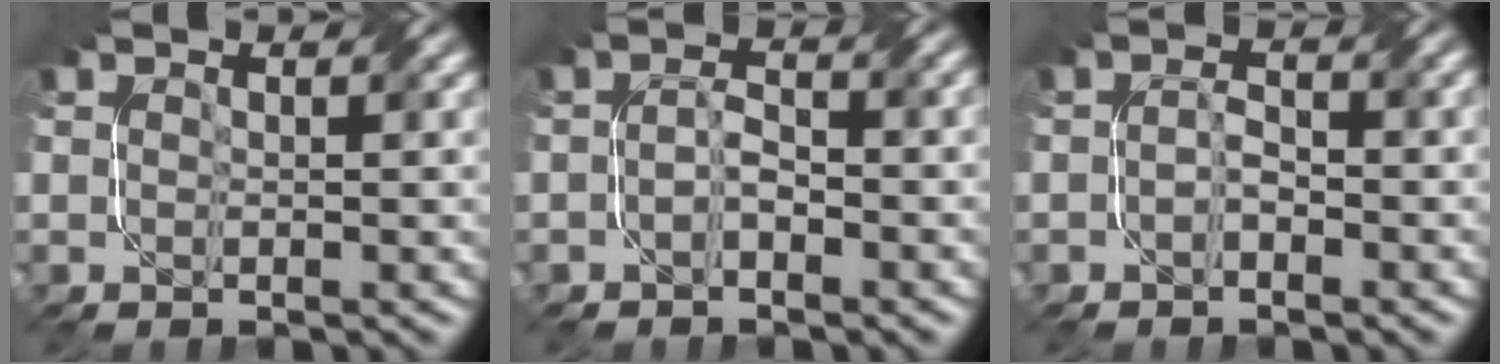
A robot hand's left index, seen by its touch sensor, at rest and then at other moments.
{"total": 2.0, "force": [-1.1, 0.8, 1.5], "torque": [-0.028, 0.004, -0.022]}
{"total": 1.7, "force": [-1.0, 0.7, 1.1], "torque": [-0.021, 0.003, -0.019]}